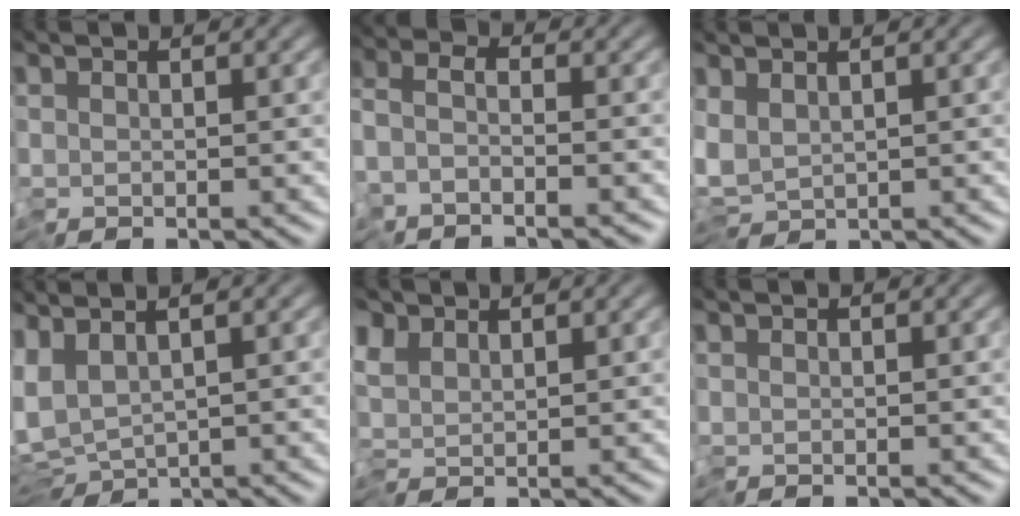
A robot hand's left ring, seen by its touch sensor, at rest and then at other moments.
{"total": 2.8, "force": [-2.4, 0.8, 1.1], "torque": [-0.005, -0.005, -0.053]}
{"total": 3.4, "force": [-0.5, 2.0, 2.7], "torque": [-0.059, -0.003, -0.013]}
{"total": 5.5, "force": [-0.3, 2.4, 4.9], "torque": [-0.100, -0.011, 0.014]}
{"total": 1.5, "force": [0.9, 1.0, 0.8], "torque": [-0.013, 0.003, 0.013]}
{"total": 0.0}